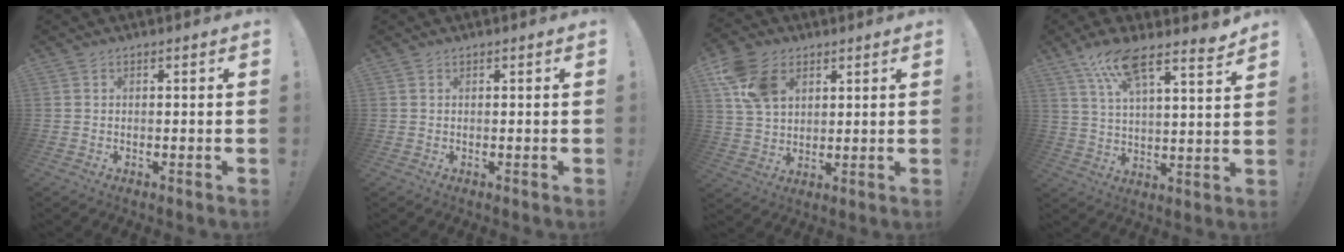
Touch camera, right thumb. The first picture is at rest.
{"total": 0.0}
{"total": 13.0, "force": [5.7, 9.2, 7.2], "torque": [-0.132, -0.006, 0.115]}
{"total": 11.5, "force": [8.7, 2.3, 7.2], "torque": [-0.138, -0.046, 0.152]}